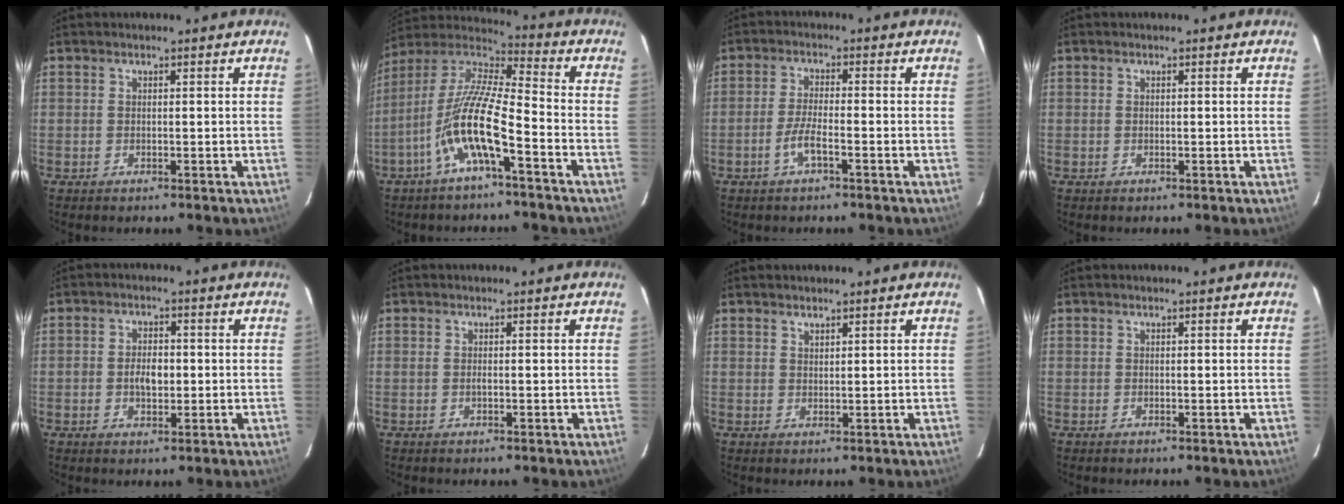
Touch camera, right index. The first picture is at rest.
{"total": 13.5, "force": [-5.9, 2.2, 11.9], "torque": [-0.231, -0.003, -0.118]}
{"total": 4.1, "force": [-2.3, 0.6, 3.4], "torque": [-0.075, -0.001, -0.046]}
{"total": 0.0}
{"total": 4.1, "force": [-0.5, 2.6, 3.2], "torque": [-0.058, 0.005, -0.007]}
{"total": 0.6, "force": [-0.1, 0.0, 0.5], "torque": [-0.011, 0.000, -0.004]}
{"total": 1.0, "force": [1.0, 0.3, 0.2], "torque": [-0.005, 0.001, 0.018]}
{"total": 0.0}